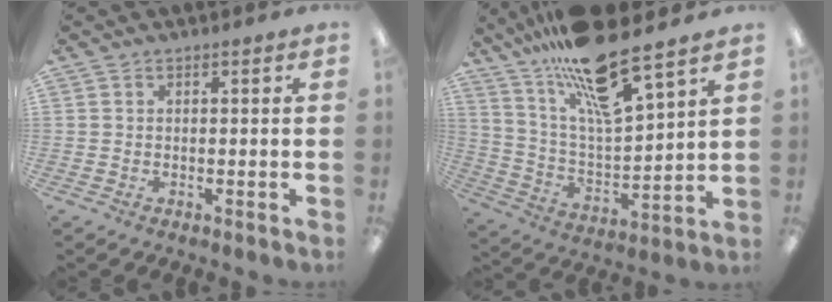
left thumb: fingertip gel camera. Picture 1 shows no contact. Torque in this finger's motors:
{"motor_torque": [2.25, 1.28, 1.56, -1.21, 0.49]}